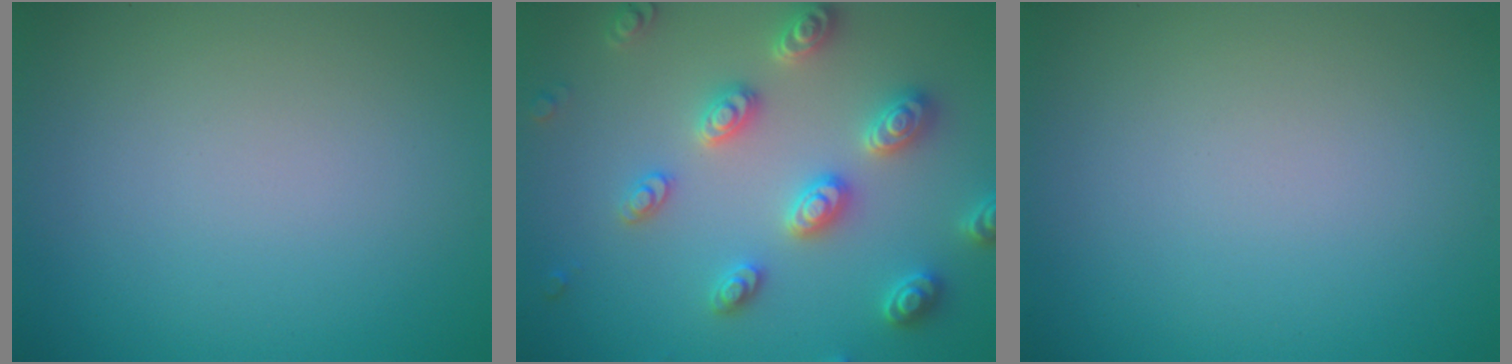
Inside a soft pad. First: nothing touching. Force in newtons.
{"total": 5.2, "press": 5.0, "slide": 1.2}
{"total": 0.0}